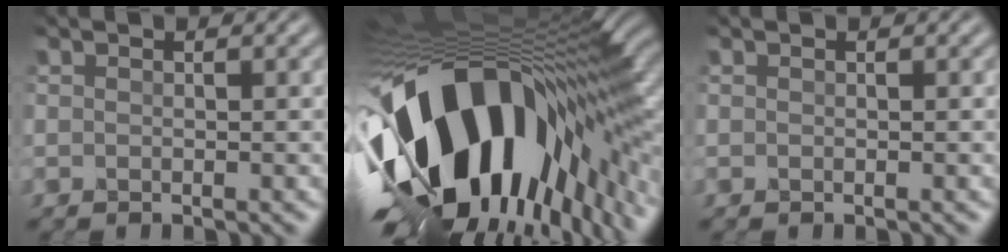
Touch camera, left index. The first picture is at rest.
{"total": 18.6, "force": [-3.7, 9.6, 15.5], "torque": [-0.293, -0.022, -0.053]}
{"total": 0.0}